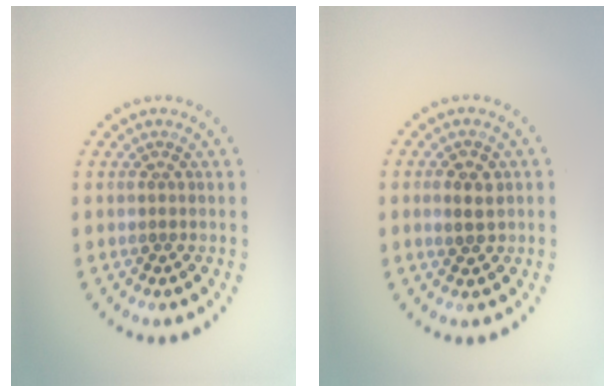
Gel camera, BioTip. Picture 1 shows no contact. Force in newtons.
{"total": 2.2, "press": 2.2, "slide": 0.3}